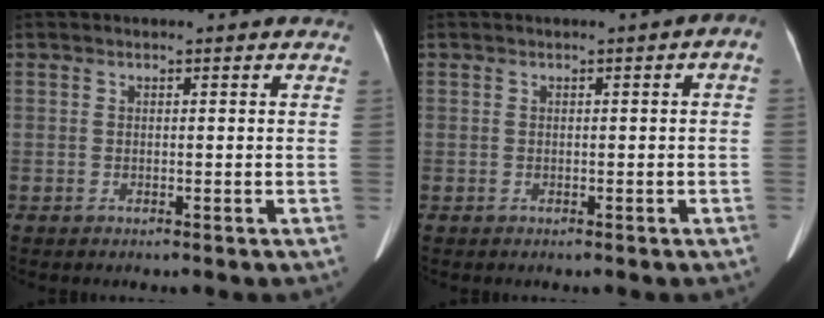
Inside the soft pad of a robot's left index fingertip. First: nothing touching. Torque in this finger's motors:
{"motor_torque": [0.32, -0.30, 0.08, 0.09]}